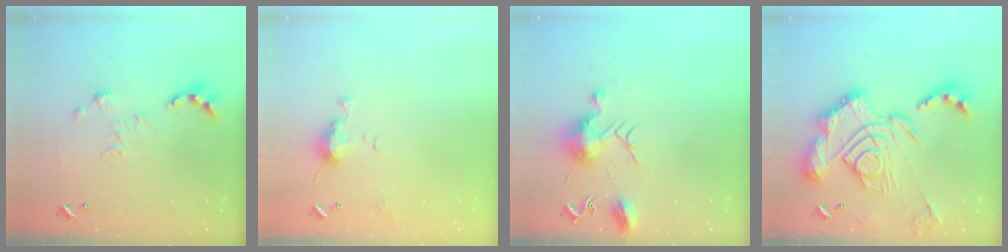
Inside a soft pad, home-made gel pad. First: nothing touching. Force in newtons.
{"total": 5.0, "press": 5.0, "slide": 0.7}
{"total": 12.0, "press": 12.0, "slide": 0.5}
{"total": 4.2, "press": 3.4, "slide": 2.5}